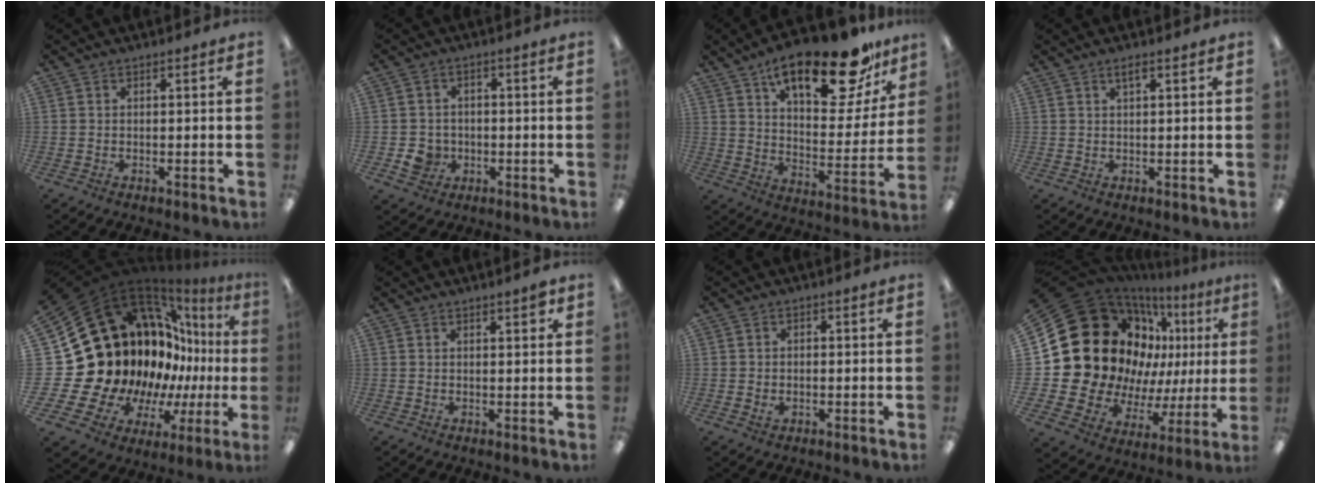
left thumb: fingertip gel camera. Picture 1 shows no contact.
{"total": 5.4, "force": [-1.6, 4.8, 1.8], "torque": [-0.029, 0.010, -0.026]}
{"total": 23.6, "force": [16.3, 8.7, 14.7], "torque": [-0.216, -0.097, 0.267]}
{"total": 2.0, "force": [1.3, 0.3, 1.5], "torque": [-0.034, 0.002, 0.021]}
{"total": 25.0, "force": [2.9, 19.9, 14.8], "torque": [-0.206, -0.141, 0.157]}
{"total": 2.1, "force": [1.7, 0.2, 1.3], "torque": [-0.011, -0.007, 0.025]}
{"total": 1.5, "force": [-0.3, 1.2, 0.8], "torque": [-0.006, 0.000, -0.007]}
{"total": 26.1, "force": [9.1, 20.0, 14.1], "torque": [-0.279, -0.094, 0.220]}